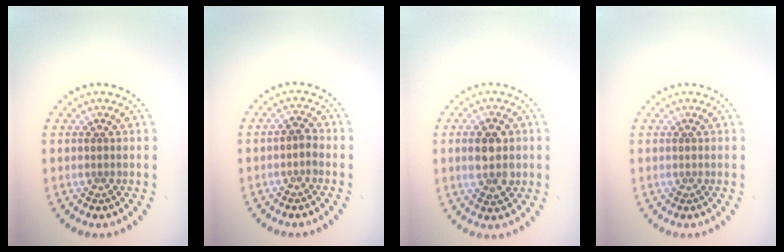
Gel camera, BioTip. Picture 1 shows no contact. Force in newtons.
{"total": 1.1, "press": 1.0, "slide": 0.4}
{"total": 3.7, "press": 3.7, "slide": 0.0}
{"total": 0.0}